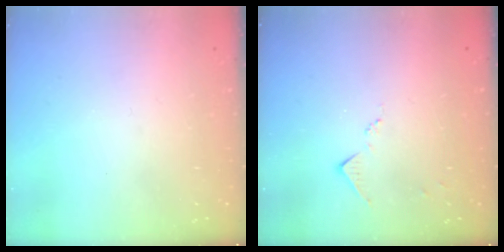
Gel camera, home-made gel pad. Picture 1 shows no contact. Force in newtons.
{"total": 6.1, "press": 6.1, "slide": 0.7}